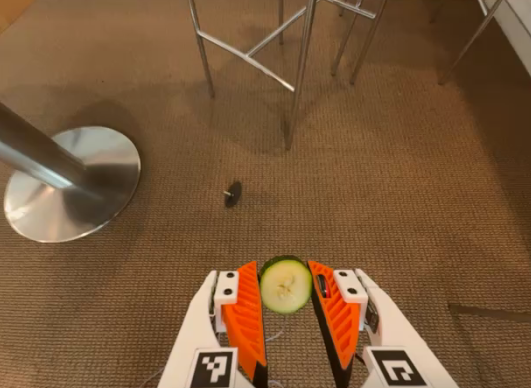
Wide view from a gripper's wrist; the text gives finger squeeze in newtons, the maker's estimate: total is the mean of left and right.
{"total": 8.6, "left": 8.3, "right": 9.0}